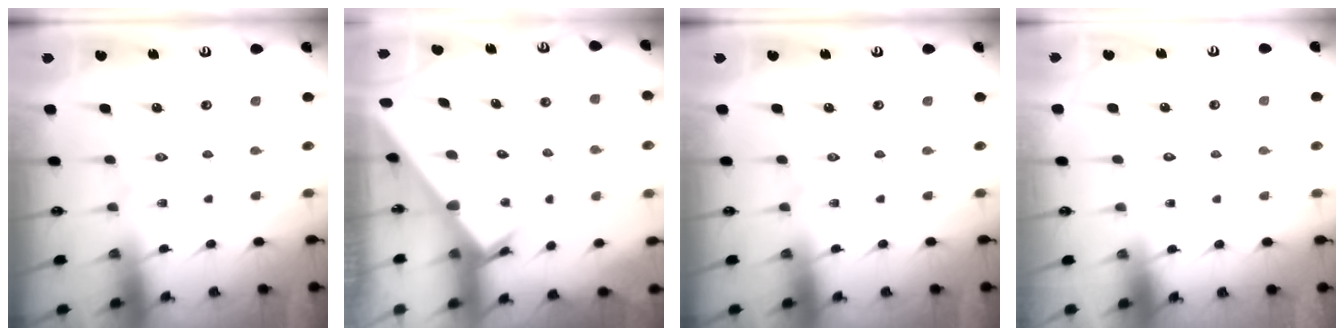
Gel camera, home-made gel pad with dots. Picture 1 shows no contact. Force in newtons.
{"total": 2.3, "press": 2.3, "slide": 0.1}
{"total": 0.0}
{"total": 1.6, "press": 1.5, "slide": 0.1}